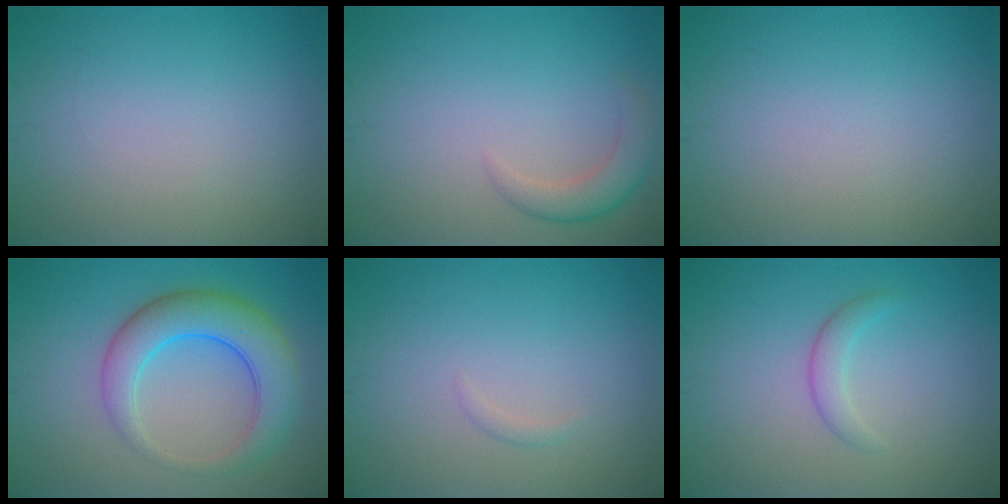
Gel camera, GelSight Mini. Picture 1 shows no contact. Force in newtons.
{"total": 2.6, "press": 2.6, "slide": 0.3}
{"total": 0.0}
{"total": 6.3, "press": 6.3, "slide": 0.1}
{"total": 0.5, "press": 0.5, "slide": 0.0}
{"total": 1.7, "press": 1.7, "slide": 0.2}